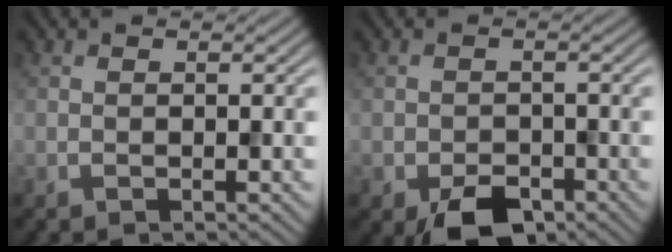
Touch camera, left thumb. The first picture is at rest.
{"total": 4.2, "force": [-2.9, 2.4, 2.0], "torque": [-0.029, -0.006, -0.050]}